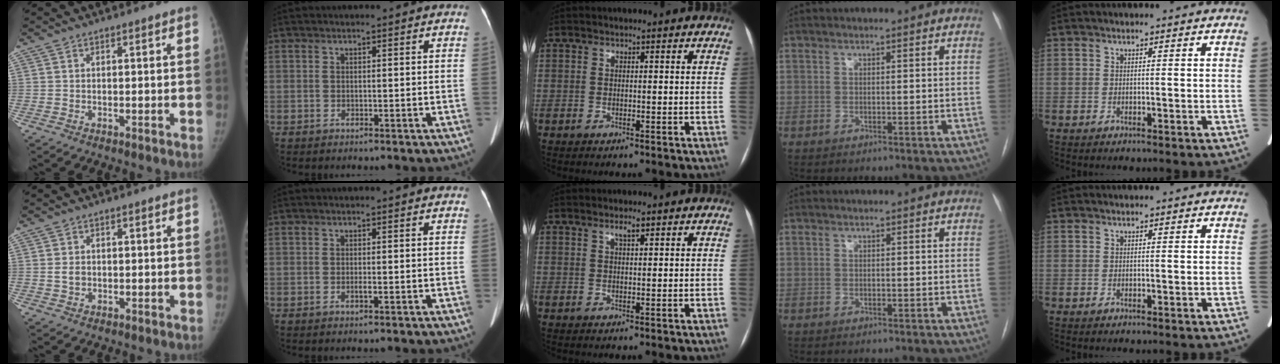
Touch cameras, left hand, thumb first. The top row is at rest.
{"thumb": {"total": 1.8, "force": [0.0, 1.4, 1.1], "torque": [-0.017, 0.001, 0.002]}, "index": {"total": 0.6, "force": [-0.2, 0.0, 0.6], "torque": [-0.013, -0.001, -0.002]}, "middle": {"total": 1.5, "force": [1.0, 0.2, 1.1], "torque": [-0.022, 0.002, 0.018]}}